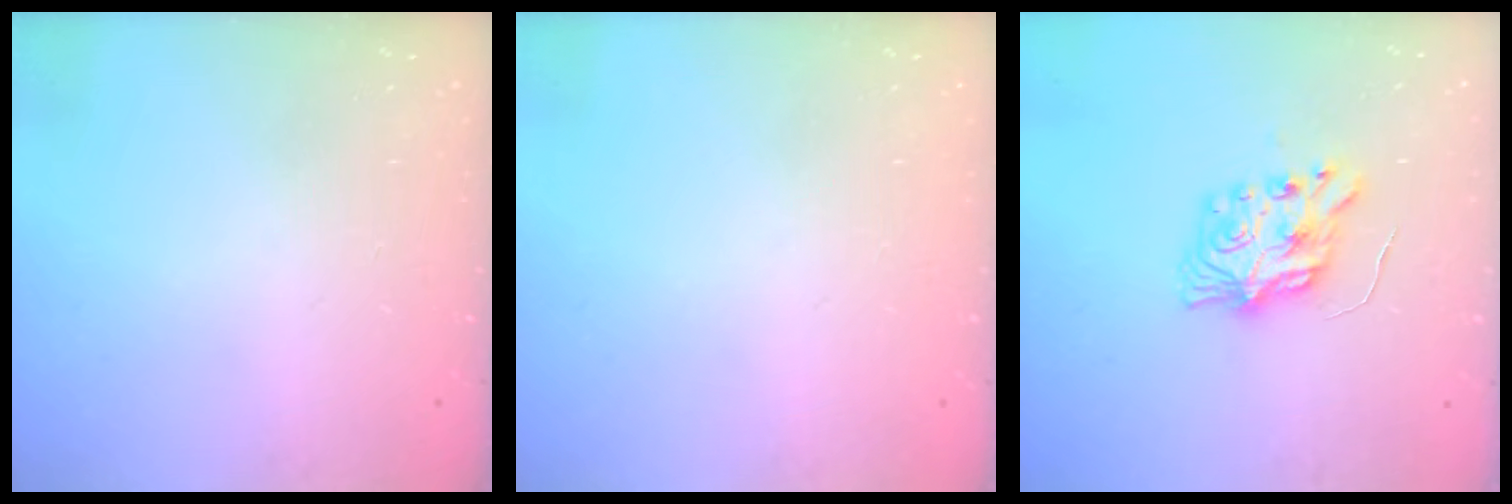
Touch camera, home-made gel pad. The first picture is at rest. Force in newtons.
{"total": 0.0}
{"total": 8.6, "press": 8.6, "slide": 1.0}